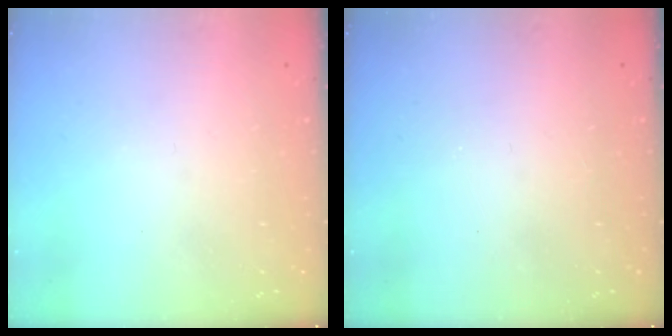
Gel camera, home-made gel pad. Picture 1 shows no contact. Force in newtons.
{"total": 1.6, "press": 1.6, "slide": 0.2}